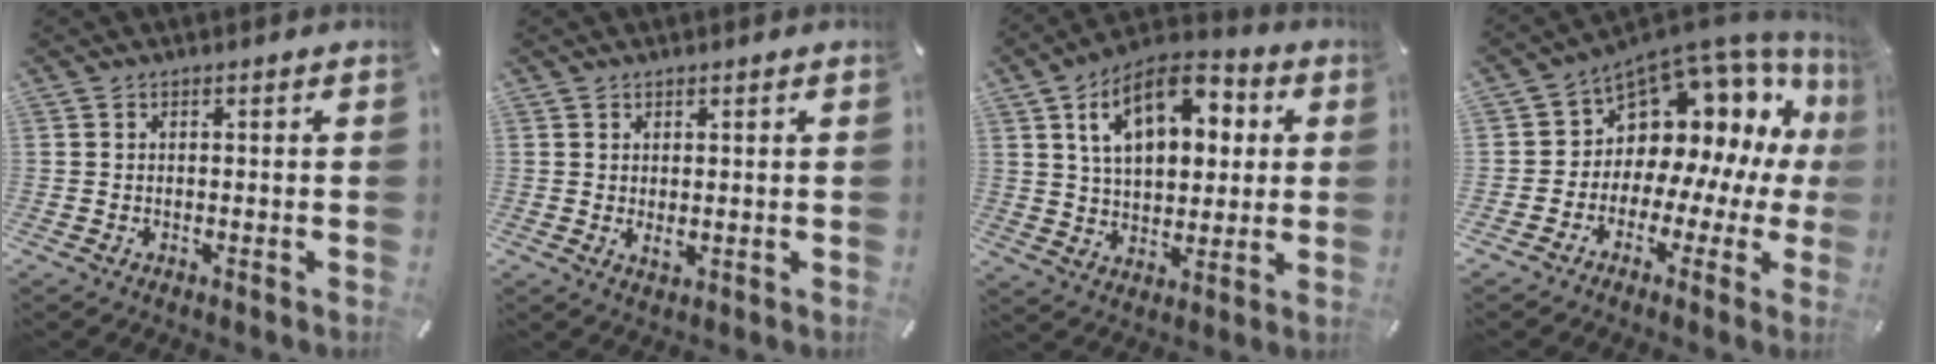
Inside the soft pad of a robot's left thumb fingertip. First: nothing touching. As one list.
[{"total": 1.6, "force": [0.6, 0.8, 1.2], "torque": [-0.024, -0.002, 0.012]}, {"total": 16.4, "force": [6.6, 10.1, 11.1], "torque": [-0.189, -0.006, 0.113]}, {"total": 10.3, "force": [5.6, 7.8, 3.8], "torque": [-0.064, -0.077, 0.098]}]